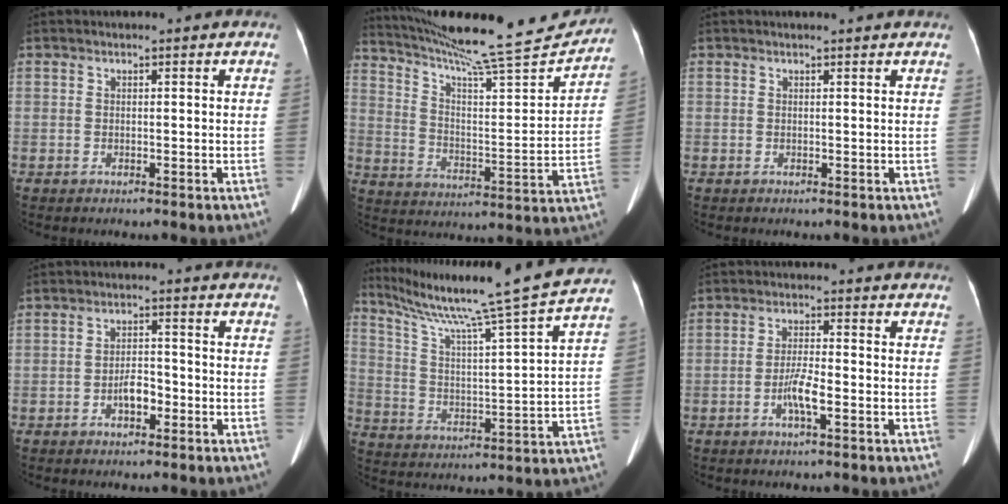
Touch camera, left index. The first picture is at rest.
{"total": 23.3, "force": [21.4, 0.8, 9.1], "torque": [-0.156, -0.046, 0.308]}
{"total": 2.0, "force": [1.9, 0.1, 0.6], "torque": [-0.010, 0.017, 0.019]}
{"total": 3.2, "force": [-1.6, 1.4, 2.4], "torque": [-0.042, 0.006, -0.029]}
{"total": 22.3, "force": [18.5, -1.7, 12.3], "torque": [-0.209, -0.014, 0.272]}
{"total": 4.0, "force": [-1.6, 0.4, 3.6], "torque": [-0.071, -0.004, -0.034]}